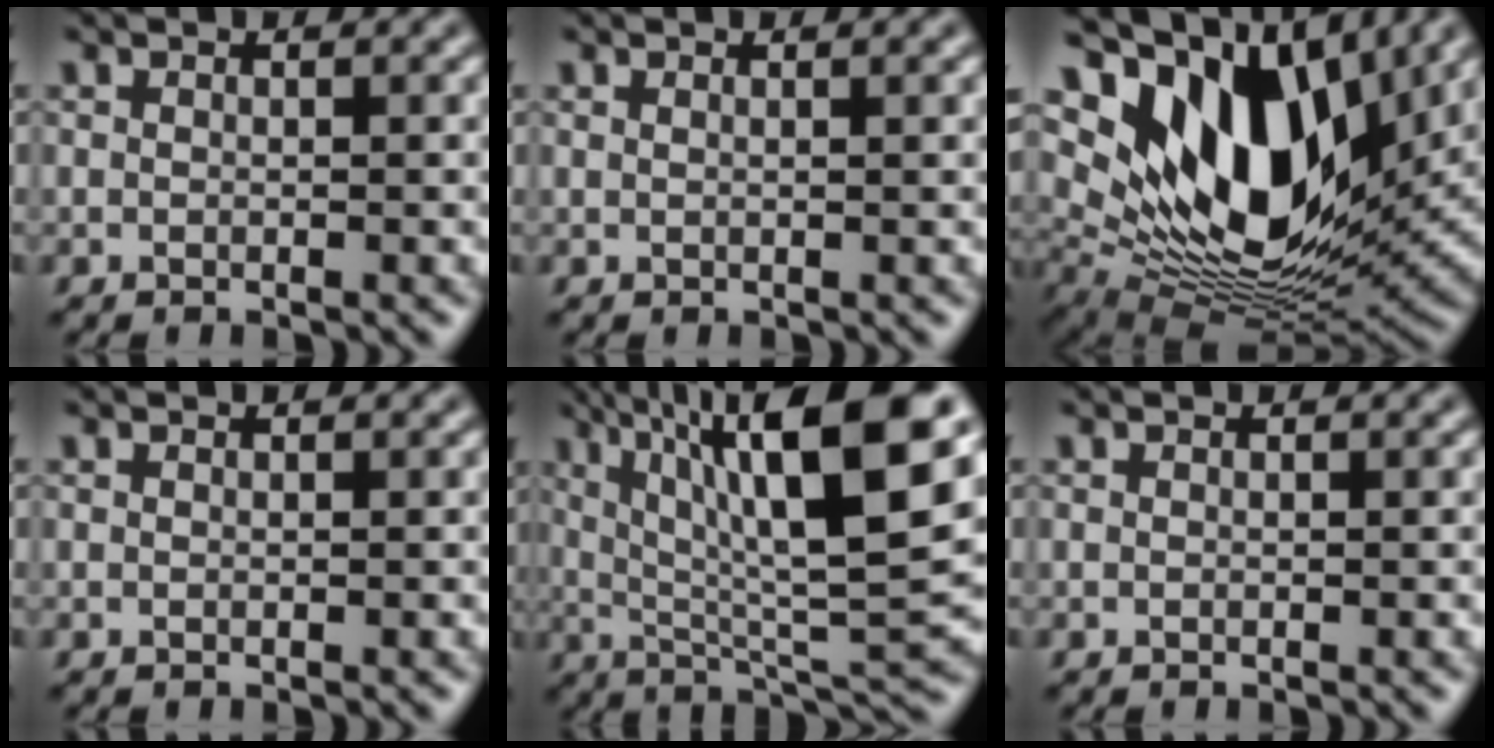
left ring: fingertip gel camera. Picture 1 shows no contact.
{"total": 0.7, "force": [0.5, 0.3, 0.4], "torque": [-0.002, 0.000, 0.004]}
{"total": 14.4, "force": [5.8, 7.8, 10.7], "torque": [-0.190, 0.003, 0.111]}
{"total": 0.0}
{"total": 13.1, "force": [4.7, 3.1, 11.9], "torque": [-0.191, 0.013, 0.085]}
{"total": 0.0}